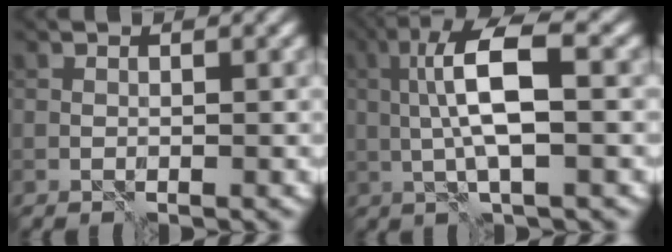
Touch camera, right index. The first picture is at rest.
{"total": 6.9, "force": [0.8, 1.8, 6.6], "torque": [-0.127, 0.017, 0.008]}